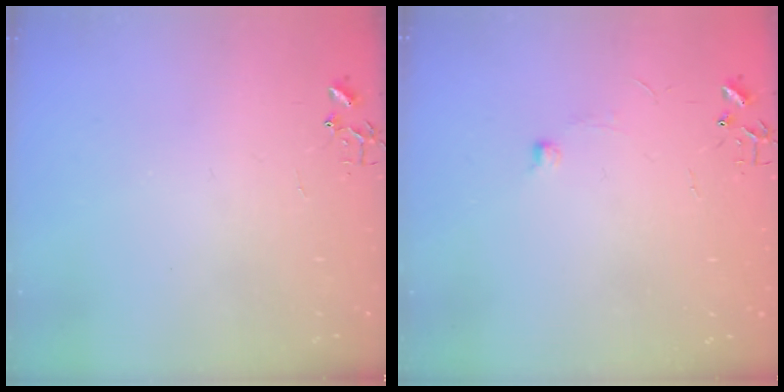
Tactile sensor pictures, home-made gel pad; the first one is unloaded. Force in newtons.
{"total": 4.4, "press": 4.3, "slide": 0.6}